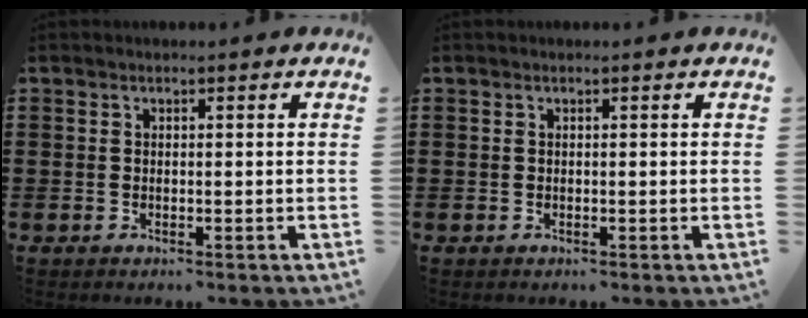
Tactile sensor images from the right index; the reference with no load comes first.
{"total": 0.0}